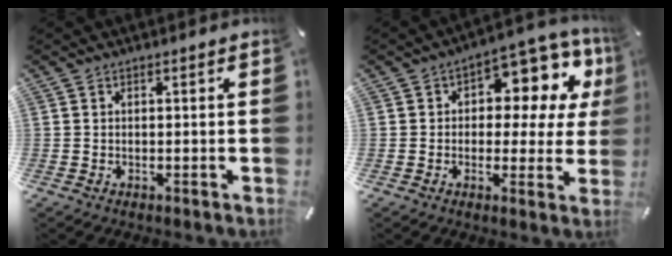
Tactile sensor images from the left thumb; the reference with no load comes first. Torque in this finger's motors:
{"motor_torque": [0.97, 0.97, 0.15, -0.11, 0.03]}